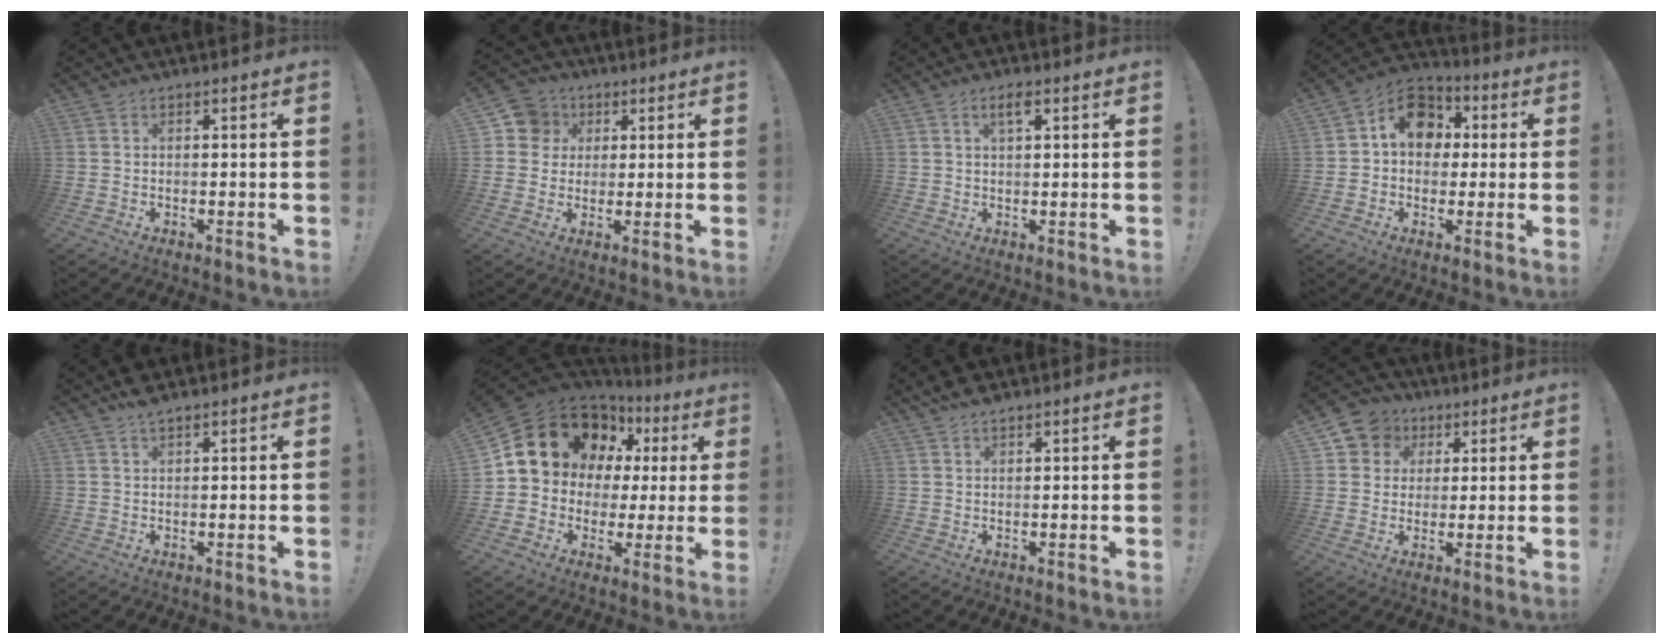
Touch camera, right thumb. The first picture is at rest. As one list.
[{"total": 9.2, "force": [2.5, 8.6, 2.1], "torque": [-0.016, -0.008, 0.051]}, {"total": 3.3, "force": [1.6, 1.3, 2.6], "torque": [-0.041, 0.000, 0.025]}, {"total": 12.6, "force": [2.5, 10.4, 6.7], "torque": [-0.089, 0.009, 0.053]}, {"total": 2.8, "force": [2.4, 0.4, 1.4], "torque": [-0.023, -0.010, 0.042]}, {"total": 15.2, "force": [7.6, 11.4, 6.7], "torque": [-0.111, -0.046, 0.160]}, {"total": 2.8, "force": [2.4, 0.7, 1.1], "torque": [-0.016, -0.014, 0.044]}, {"total": 7.8, "force": [2.1, 7.4, 1.6], "torque": [-0.018, -0.010, 0.047]}]